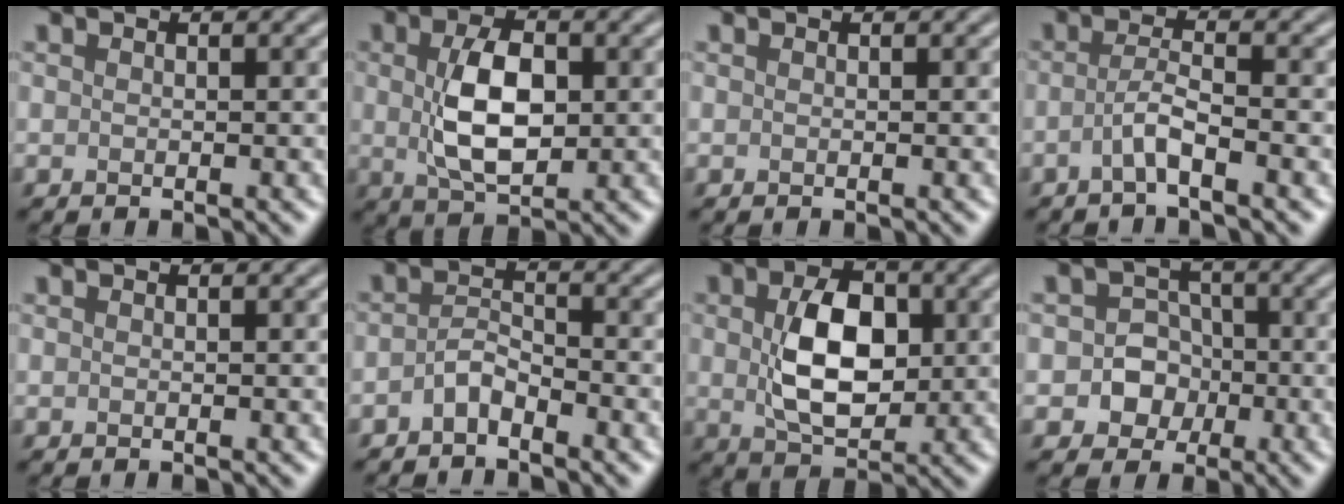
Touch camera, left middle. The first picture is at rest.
{"total": 6.2, "force": [0.4, 3.5, 5.1], "torque": [-0.106, 0.002, 0.012]}
{"total": 0.0}
{"total": 2.3, "force": [-1.2, 0.2, 2.0], "torque": [-0.041, 0.007, -0.029]}
{"total": 0.0}
{"total": 2.0, "force": [-1.5, 0.8, 1.1], "torque": [-0.024, 0.008, -0.032]}
{"total": 7.1, "force": [0.5, 4.5, 5.5], "torque": [-0.104, -0.002, 0.012]}
{"total": 3.9, "force": [-0.8, 3.6, 1.3], "torque": [0.007, 0.004, -0.032]}